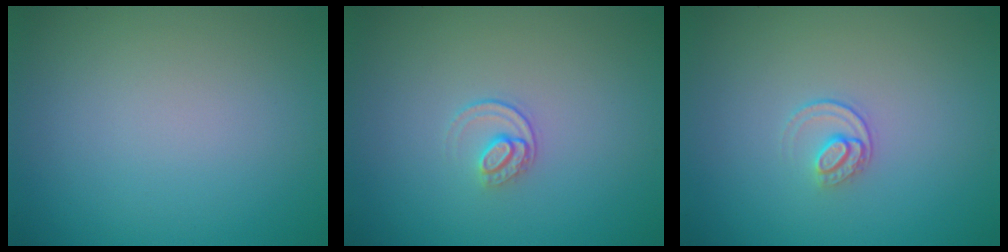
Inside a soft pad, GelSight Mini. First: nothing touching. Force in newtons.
{"total": 1.4, "press": 0.9, "slide": 1.0}
{"total": 1.4, "press": 0.9, "slide": 1.0}